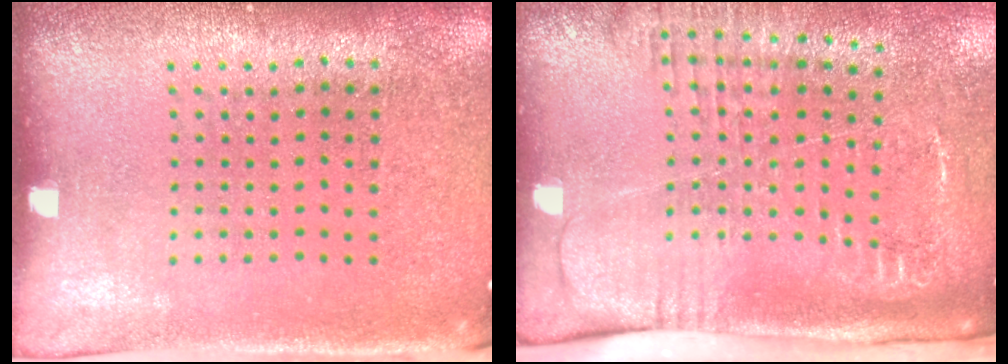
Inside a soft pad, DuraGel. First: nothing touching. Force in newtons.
{"total": 2.7, "press": 2.1, "slide": 1.7}